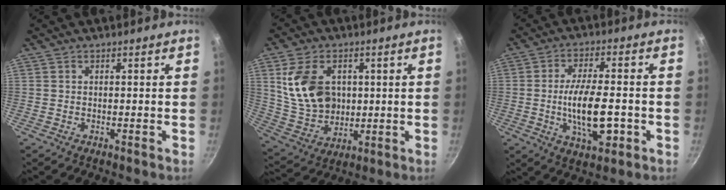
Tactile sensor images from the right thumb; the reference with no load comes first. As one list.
[{"total": 15.2, "force": [2.9, 11.2, 9.9], "torque": [-0.162, -0.011, 0.067]}, {"total": 12.7, "force": [-2.5, 5.2, 11.3], "torque": [-0.184, 0.012, -0.040]}]